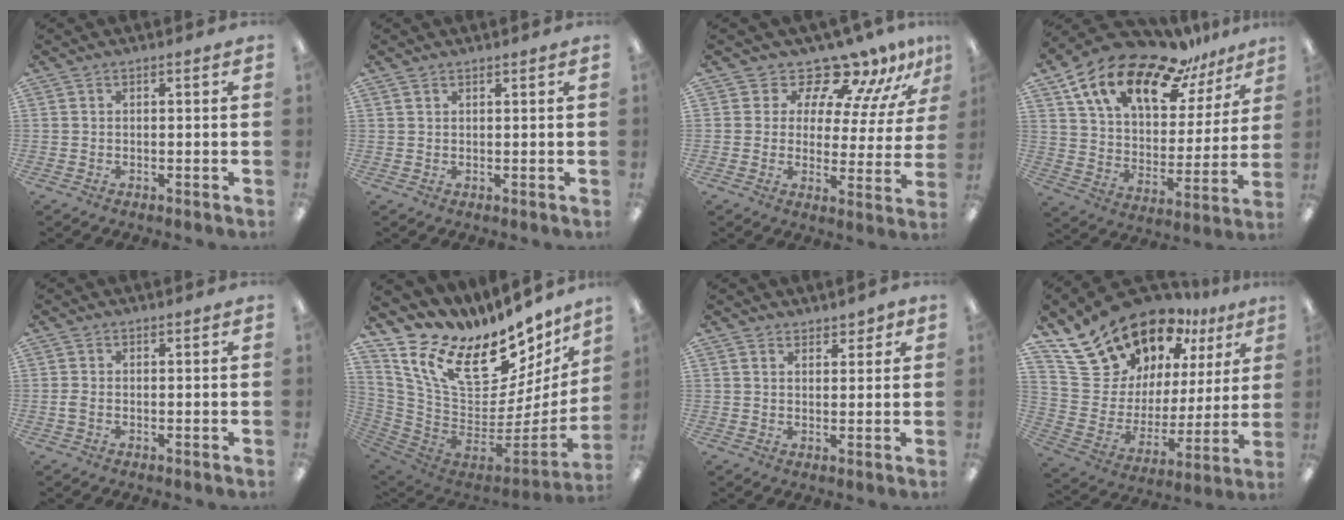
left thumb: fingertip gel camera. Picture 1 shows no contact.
{"total": 0.9, "force": [0.7, 0.3, 0.4], "torque": [-0.010, 0.000, 0.014]}
{"total": 13.4, "force": [11.9, 4.1, 4.5], "torque": [-0.080, -0.104, 0.206]}
{"total": 19.8, "force": [13.7, 8.5, 11.4], "torque": [-0.202, -0.091, 0.237]}
{"total": 1.3, "force": [-0.1, 0.6, 1.1], "torque": [-0.022, 0.003, -0.001]}
{"total": 19.8, "force": [14.0, 8.4, 11.2], "torque": [-0.206, -0.109, 0.246]}
{"total": 2.9, "force": [2.5, 1.3, 0.2], "torque": [0.008, -0.016, 0.045]}
{"total": 21.7, "force": [16.4, 11.7, 8.1], "torque": [-0.151, -0.109, 0.307]}